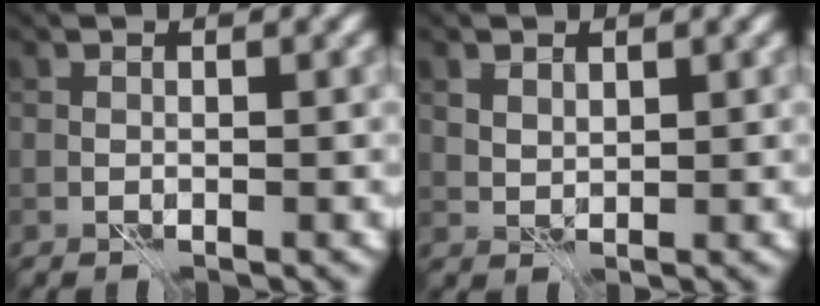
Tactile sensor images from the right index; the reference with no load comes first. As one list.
[{"total": 1.4, "force": [1.0, 0.9, 0.6], "torque": [-0.015, -0.001, 0.022]}]